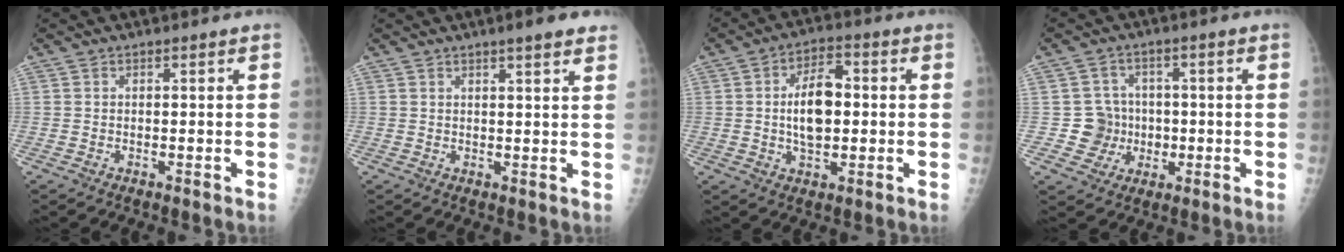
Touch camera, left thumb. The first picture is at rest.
{"total": 5.1, "force": [3.6, 0.6, 3.6], "torque": [-0.040, -0.006, 0.046]}
{"total": 9.5, "force": [0.1, 5.4, 7.9], "torque": [-0.116, 0.010, 0.001]}
{"total": 6.4, "force": [-0.6, 6.3, 0.6], "torque": [0.032, 0.017, -0.007]}